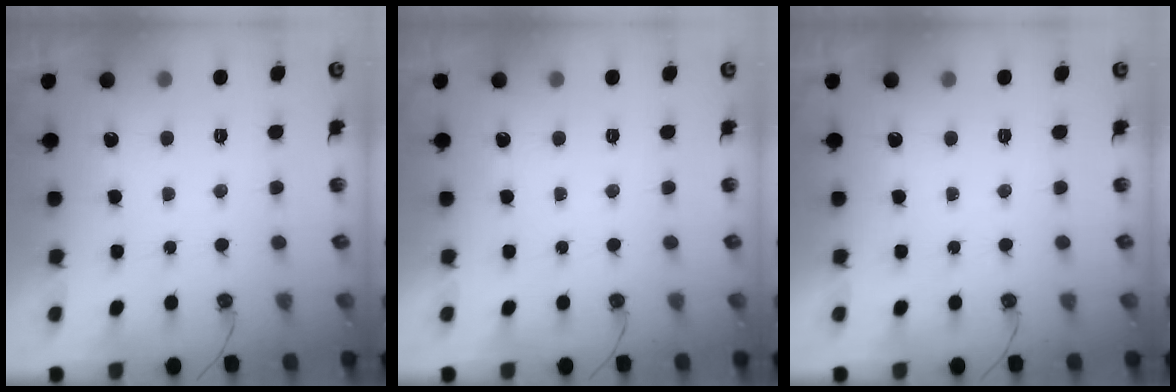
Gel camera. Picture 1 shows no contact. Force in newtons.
{"total": 0.0}
{"total": 0.0}